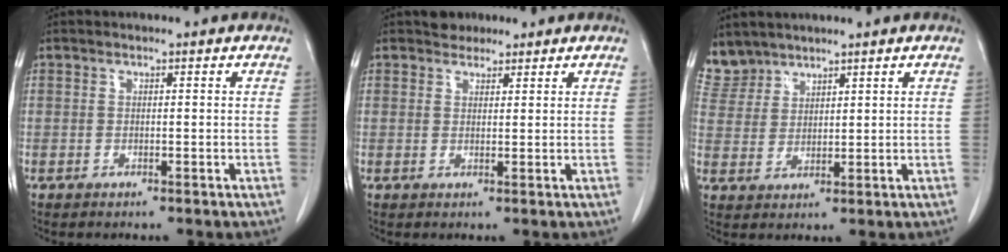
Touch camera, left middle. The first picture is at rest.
{"total": 2.3, "force": [1.9, 1.2, 0.2], "torque": [-0.007, 0.009, 0.030]}
{"total": 5.1, "force": [4.7, 1.9, -0.4], "torque": [0.007, 0.005, 0.106]}